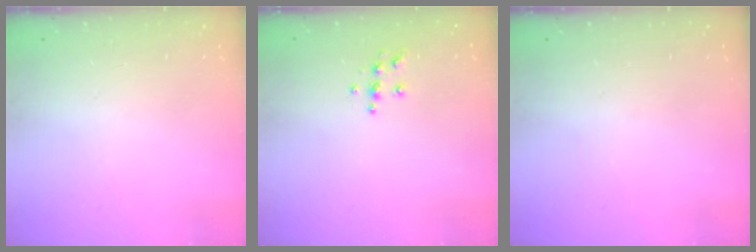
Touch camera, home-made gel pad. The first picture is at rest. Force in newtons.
{"total": 6.2, "press": 6.1, "slide": 0.6}
{"total": 0.0}